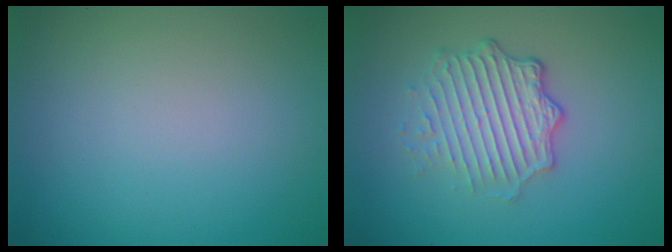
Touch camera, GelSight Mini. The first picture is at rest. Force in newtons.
{"total": 5.0, "press": 3.6, "slide": 3.5}